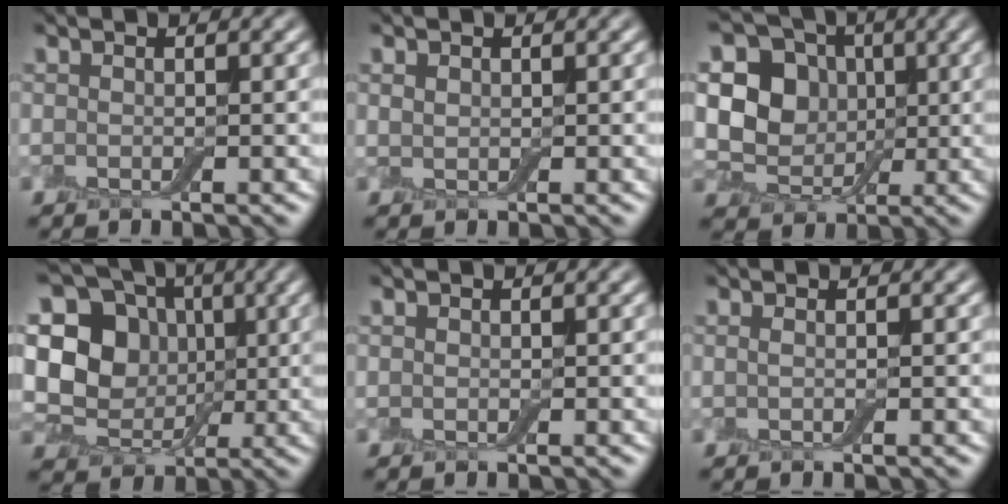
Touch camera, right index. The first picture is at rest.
{"total": 0.7, "force": [0.5, 0.5, 0.3], "torque": [-0.008, 0.001, 0.010]}
{"total": 6.3, "force": [0.9, 5.5, 3.0], "torque": [-0.038, 0.001, -0.002]}
{"total": 9.3, "force": [1.1, 7.9, 4.7], "torque": [-0.087, 0.004, -0.001]}
{"total": 0.0}
{"total": 0.7, "force": [0.2, 0.2, 0.6], "torque": [-0.013, -0.003, -0.004]}